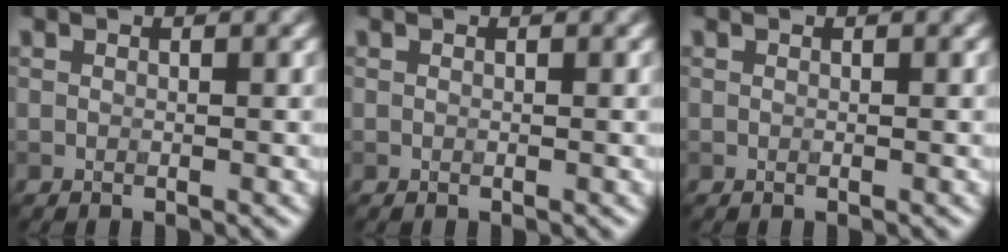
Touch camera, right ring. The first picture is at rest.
{"total": 0.0}
{"total": 0.0}